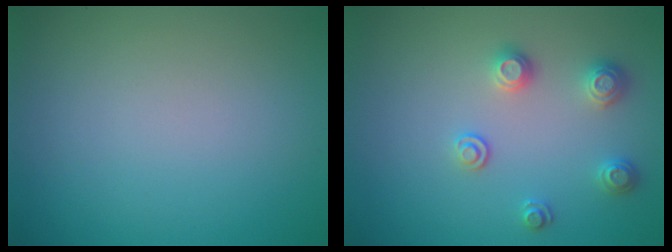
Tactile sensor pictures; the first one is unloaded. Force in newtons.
{"total": 2.4, "press": 2.4, "slide": 0.4}